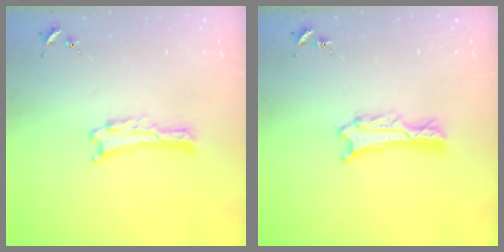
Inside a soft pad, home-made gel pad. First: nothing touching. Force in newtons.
{"total": 1.2, "press": 1.2, "slide": 0.1}